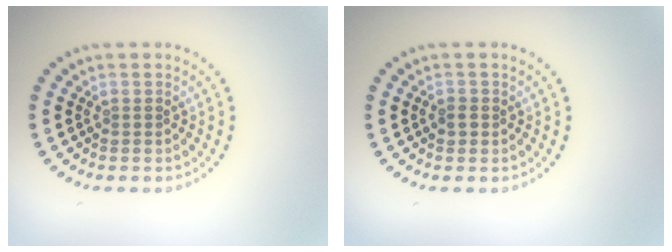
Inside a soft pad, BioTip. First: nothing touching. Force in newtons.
{"total": 1.0, "press": 1.0, "slide": 0.1}